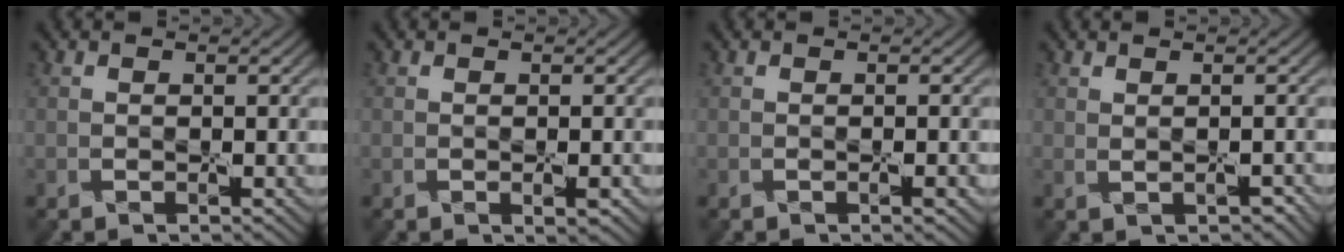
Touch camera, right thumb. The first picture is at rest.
{"total": 1.0, "force": [-0.2, 0.2, 0.9], "torque": [-0.016, -0.005, -0.002]}
{"total": 0.8, "force": [-0.3, 0.1, 0.7], "torque": [-0.010, 0.000, -0.003]}
{"total": 0.8, "force": [0.3, 0.2, 0.7], "torque": [-0.018, -0.002, 0.011]}